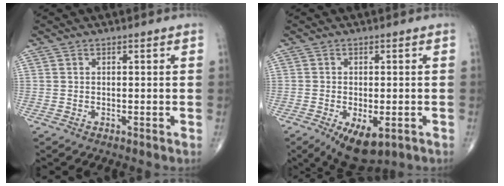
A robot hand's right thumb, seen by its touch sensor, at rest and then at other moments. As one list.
[{"total": 8.3, "force": [-3.6, 4.0, 6.3], "torque": [-0.094, -0.008, -0.049]}]